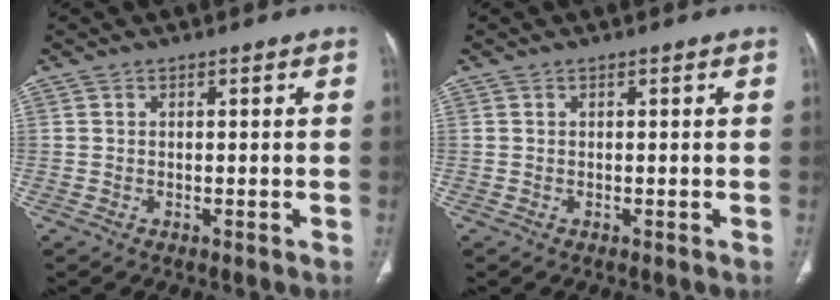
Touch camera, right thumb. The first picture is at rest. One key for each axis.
{"total": 0.0}